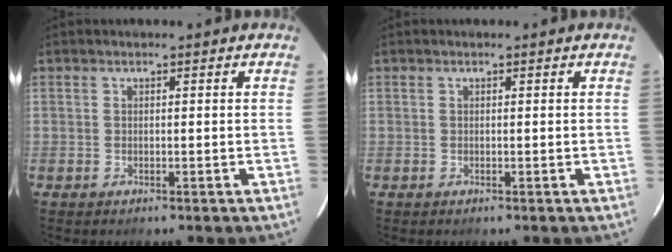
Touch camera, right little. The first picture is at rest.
{"total": 0.0}